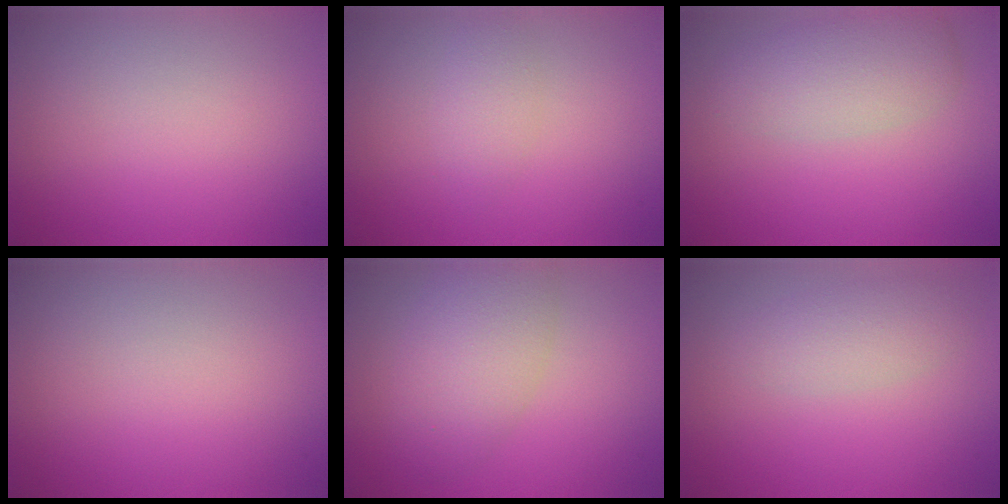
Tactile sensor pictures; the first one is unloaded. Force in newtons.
{"total": 1.6, "press": 1.6, "slide": 0.1}
{"total": 3.7, "press": 3.7, "slide": 0.2}
{"total": 0.0}
{"total": 4.8, "press": 4.8, "slide": 0.2}
{"total": 2.5, "press": 2.5, "slide": 0.2}